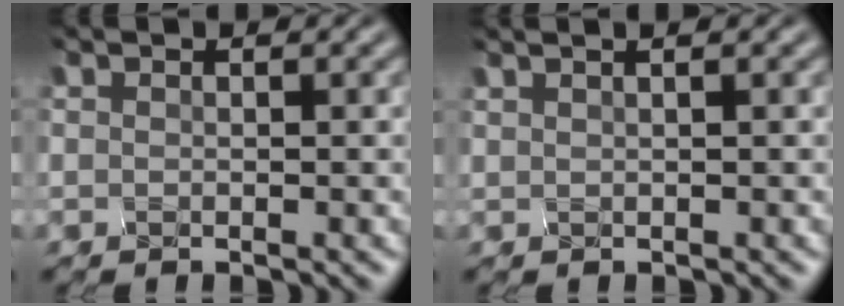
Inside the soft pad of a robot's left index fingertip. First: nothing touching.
{"total": 2.8, "force": [1.6, 1.2, 2.0], "torque": [-0.011, 0.024, -0.004]}